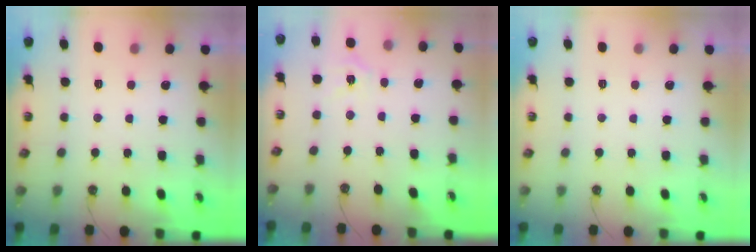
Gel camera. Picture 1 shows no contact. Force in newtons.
{"total": 5.9, "press": 5.9, "slide": 0.5}
{"total": 0.0}